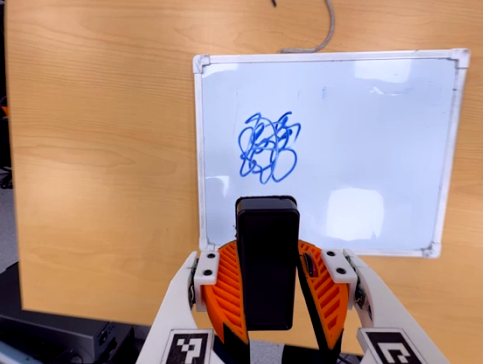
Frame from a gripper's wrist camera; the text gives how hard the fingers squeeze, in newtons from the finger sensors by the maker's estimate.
{"total": 7.5, "left": 6.7, "right": 8.4}